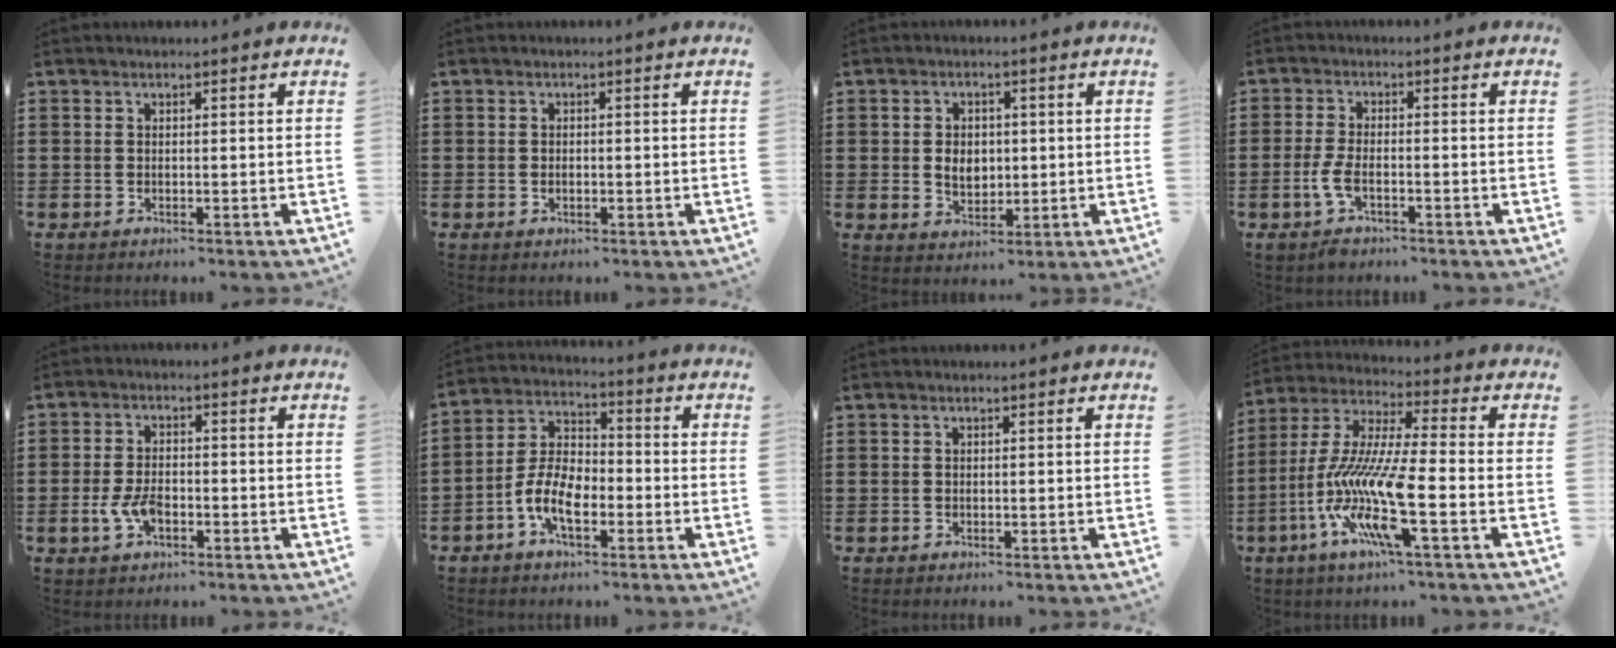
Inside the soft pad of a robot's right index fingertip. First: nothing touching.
{"total": 0.8, "force": [-0.2, 0.3, 0.8], "torque": [-0.015, -0.001, -0.002]}
{"total": 4.1, "force": [0.1, 3.2, 2.6], "torque": [-0.049, 0.008, -0.003]}
{"total": 4.0, "force": [-1.6, 1.4, 3.4], "torque": [-0.082, -0.006, -0.034]}
{"total": 4.8, "force": [-1.5, 2.5, 3.8], "torque": [-0.086, -0.001, -0.030]}
{"total": 7.9, "force": [-3.4, 3.8, 6.1], "torque": [-0.151, -0.004, -0.072]}
{"total": 0.0}
{"total": 12.9, "force": [-5.8, 1.7, 11.4], "torque": [-0.263, -0.030, -0.127]}